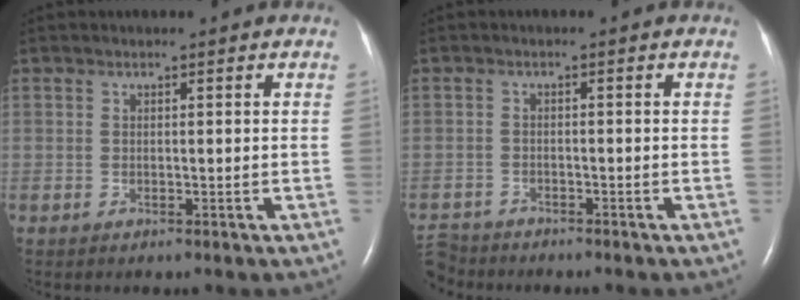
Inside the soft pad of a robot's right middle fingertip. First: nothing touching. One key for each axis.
{"total": 4.9, "fx": -4.7, "fy": 1.7, "fz": -0.1, "tx": -0.003, "ty": -0.011, "tz": -0.088}